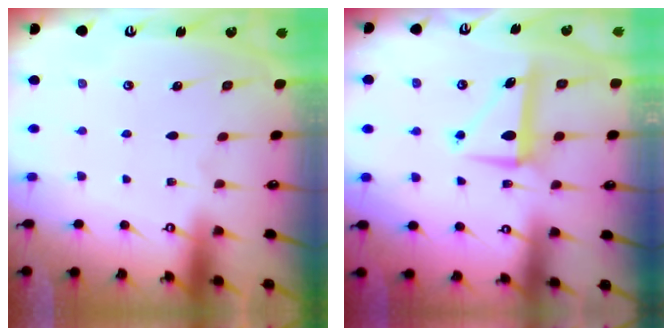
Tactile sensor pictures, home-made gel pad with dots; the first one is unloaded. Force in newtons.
{"total": 8.5, "press": 8.4, "slide": 1.5}